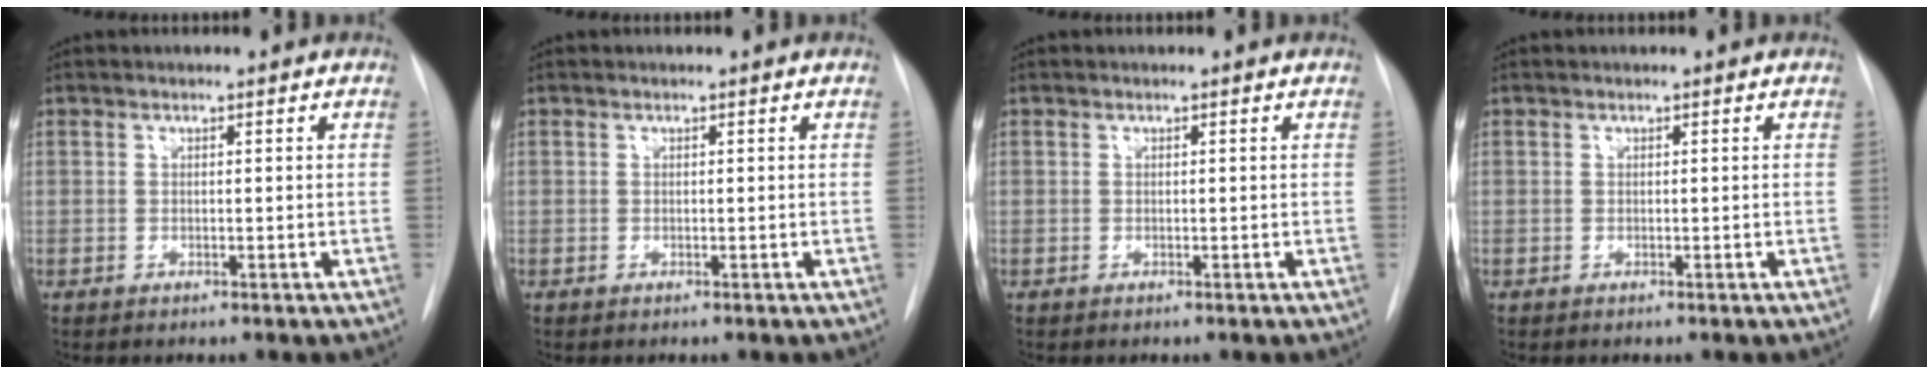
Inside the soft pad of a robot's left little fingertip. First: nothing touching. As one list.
[{"total": 0.0}, {"total": 0.0}, {"total": 0.0}]